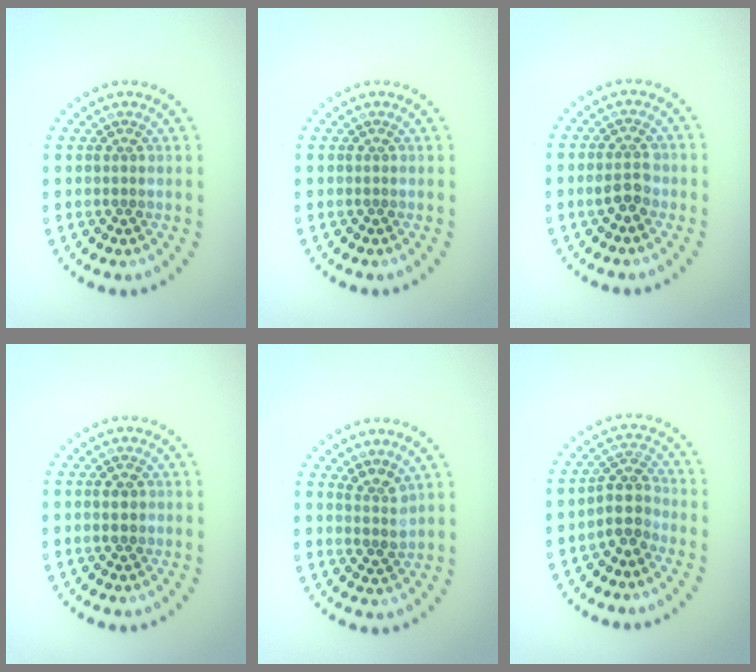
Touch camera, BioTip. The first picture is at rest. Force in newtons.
{"total": 0.0}
{"total": 2.2, "press": 2.1, "slide": 0.3}
{"total": 1.9, "press": 1.9, "slide": 0.1}
{"total": 1.9, "press": 1.5, "slide": 1.2}
{"total": 2.7, "press": 2.3, "slide": 1.5}